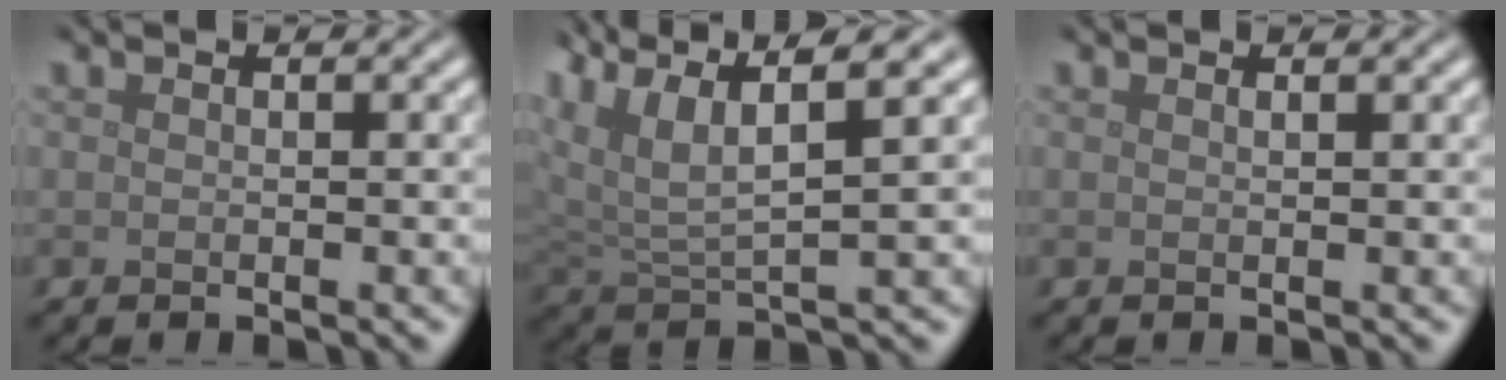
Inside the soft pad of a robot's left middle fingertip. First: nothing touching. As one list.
[{"total": 9.2, "force": [5.4, 3.0, 6.8], "torque": [-0.155, 0.015, 0.096]}, {"total": 0.7, "force": [0.5, 0.2, 0.5], "torque": [-0.001, 0.001, 0.006]}]